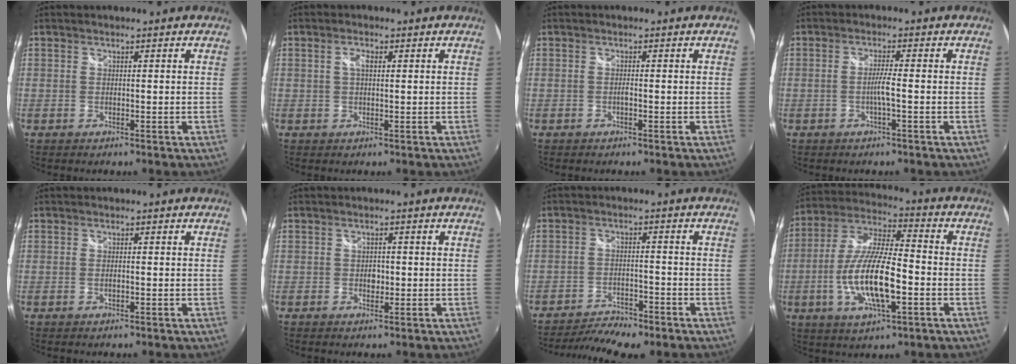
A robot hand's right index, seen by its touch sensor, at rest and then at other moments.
{"total": 1.9, "force": [0.5, 0.8, 1.6], "torque": [-0.031, 0.003, 0.007]}
{"total": 0.7, "force": [-0.4, 0.1, 0.6], "torque": [-0.011, 0.003, -0.008]}
{"total": 2.7, "force": [-0.9, -0.5, 2.5], "torque": [-0.047, -0.001, -0.019]}
{"total": 0.9, "force": [-0.2, 0.4, 0.8], "torque": [-0.018, -0.001, -0.005]}
{"total": 1.9, "force": [-0.3, 1.5, 1.1], "torque": [-0.019, 0.002, -0.007]}
{"total": 9.8, "force": [-8.3, 2.6, 4.5], "torque": [-0.109, -0.015, -0.131]}
{"total": 16.1, "force": [-4.2, 4.9, 14.8], "torque": [-0.299, -0.008, -0.079]}